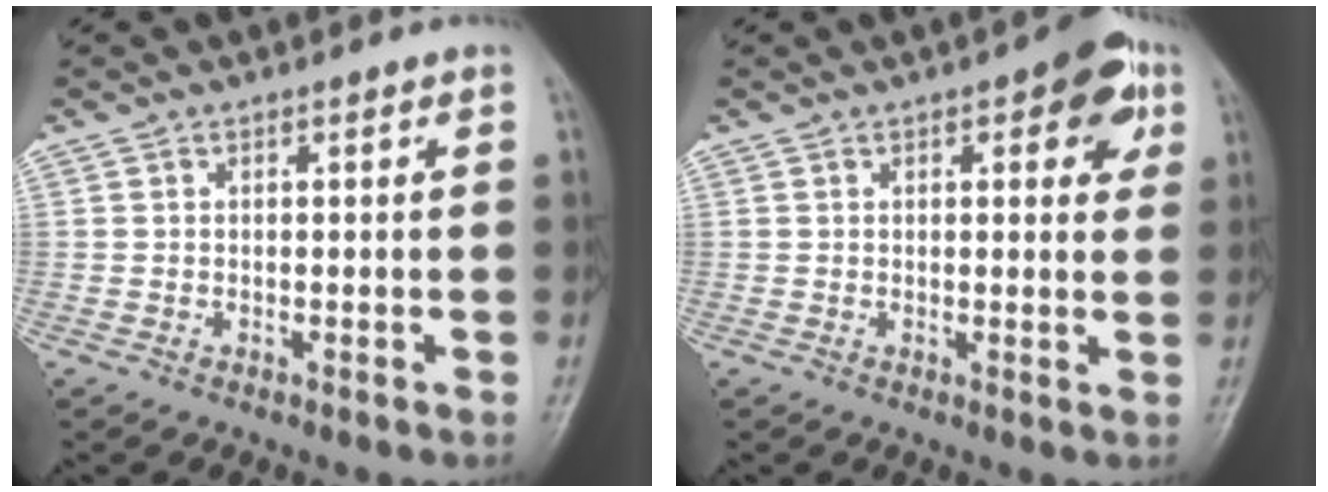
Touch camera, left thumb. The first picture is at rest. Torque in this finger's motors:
{"motor_torque": [0.73, 0.66, 0.73, -0.23, 0.01]}